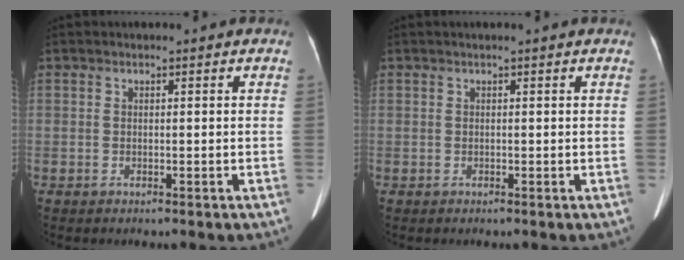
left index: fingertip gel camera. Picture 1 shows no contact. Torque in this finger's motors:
{"motor_torque": [0.06, -0.24, -0.05, 0.00]}